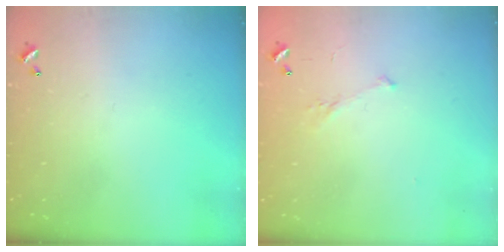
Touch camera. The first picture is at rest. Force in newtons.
{"total": 4.2, "press": 4.0, "slide": 1.1}